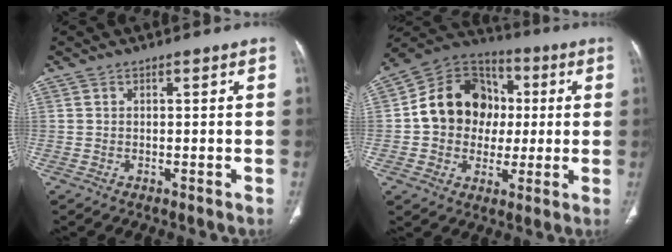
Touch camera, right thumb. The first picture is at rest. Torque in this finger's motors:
{"motor_torque": [0.31, 2.31, 0.94, -0.48, 0.12]}